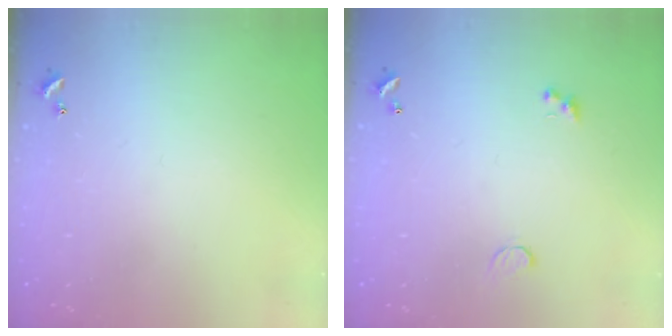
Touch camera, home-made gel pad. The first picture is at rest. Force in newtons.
{"total": 0.8, "press": 0.7, "slide": 0.4}